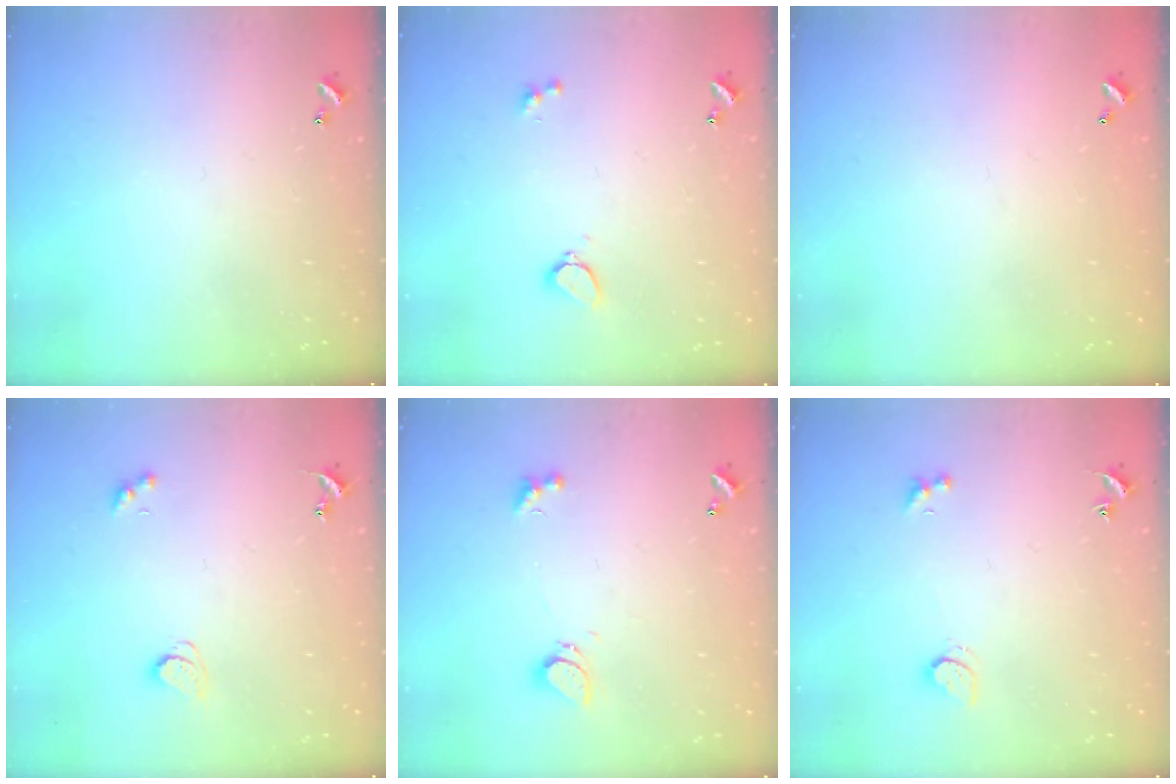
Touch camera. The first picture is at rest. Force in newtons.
{"total": 3.2, "press": 3.0, "slide": 1.0}
{"total": 2.9, "press": 2.9, "slide": 0.1}
{"total": 2.3, "press": 2.2, "slide": 0.7}
{"total": 2.1, "press": 2.0, "slide": 0.7}
{"total": 1.8, "press": 1.7, "slide": 0.5}